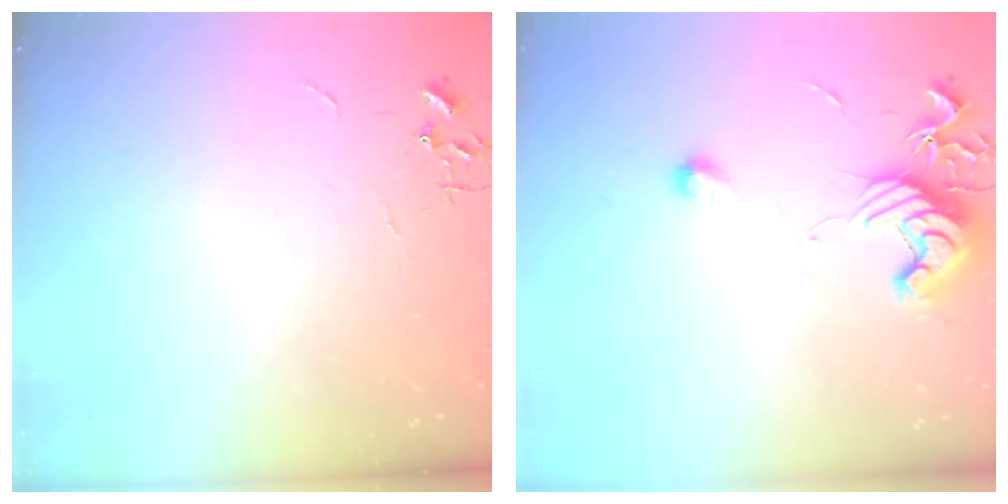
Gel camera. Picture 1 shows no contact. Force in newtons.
{"total": 12.2, "press": 12.2, "slide": 1.0}